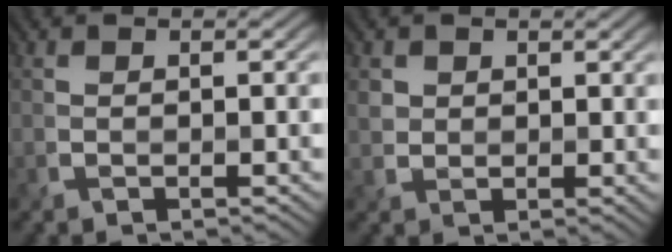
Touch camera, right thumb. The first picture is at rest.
{"total": 2.1, "force": [1.1, 1.7, 0.4], "torque": [-0.013, -0.003, 0.020]}